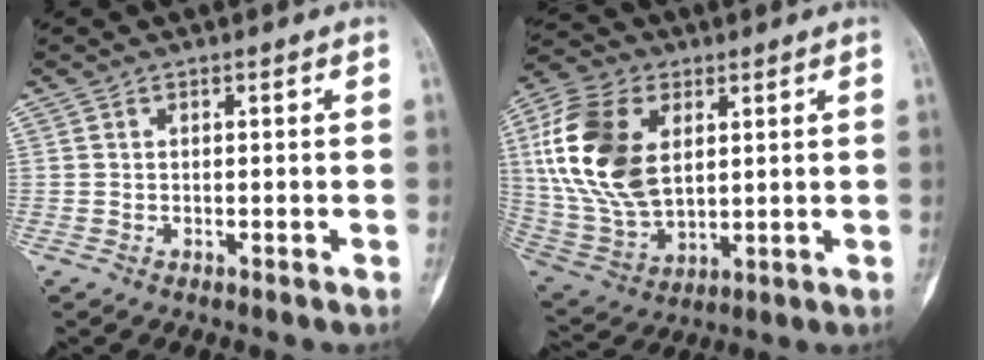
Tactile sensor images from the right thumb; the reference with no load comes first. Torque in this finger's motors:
{"motor_torque": [-0.06, 3.12, 0.87, -0.37, 0.38]}